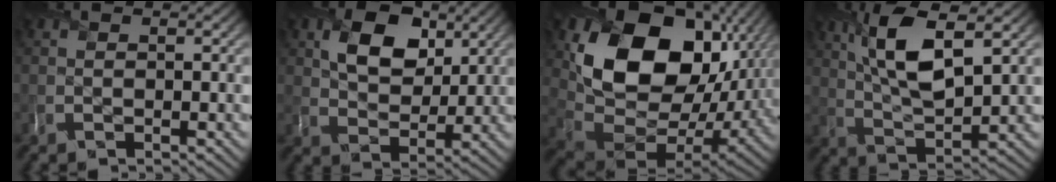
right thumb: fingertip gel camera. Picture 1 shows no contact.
{"total": 8.2, "force": [3.4, 5.6, 5.0], "torque": [-0.096, -0.007, 0.053]}
{"total": 18.4, "force": [5.9, 13.4, 11.2], "torque": [-0.228, -0.017, 0.132]}
{"total": 9.9, "force": [4.1, 3.4, 8.3], "torque": [-0.172, 0.003, 0.079]}